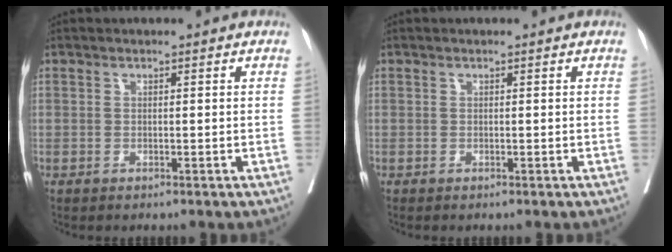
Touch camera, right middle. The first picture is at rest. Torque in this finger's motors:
{"motor_torque": [0.00, -0.01, -0.01, 0.00]}